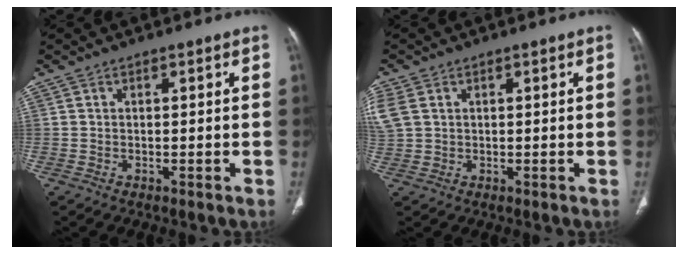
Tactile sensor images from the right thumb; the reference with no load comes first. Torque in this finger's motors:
{"motor_torque": [-0.83, 0.70, 0.75, 0.53, 0.26]}